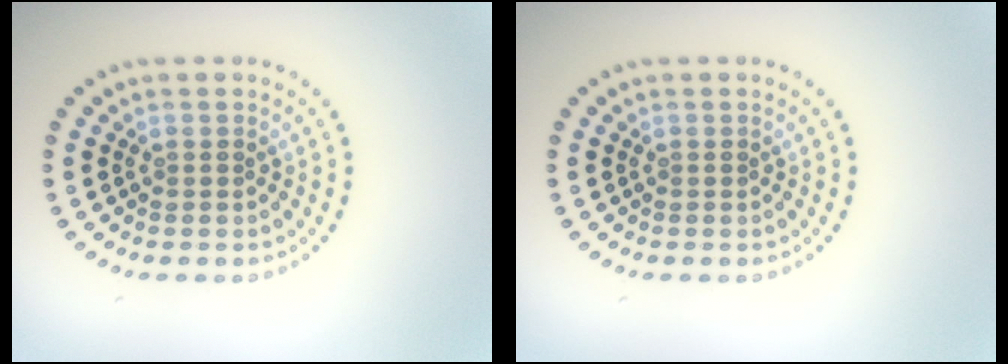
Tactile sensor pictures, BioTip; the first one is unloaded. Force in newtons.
{"total": 0.0}